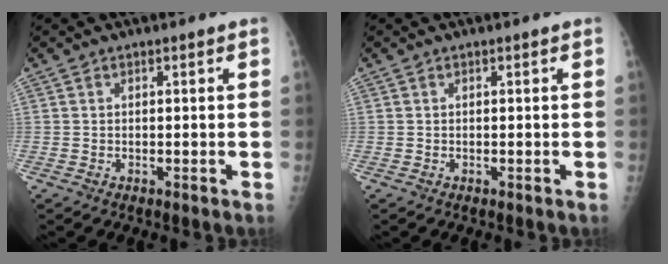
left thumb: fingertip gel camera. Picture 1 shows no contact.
{"total": 0.0}